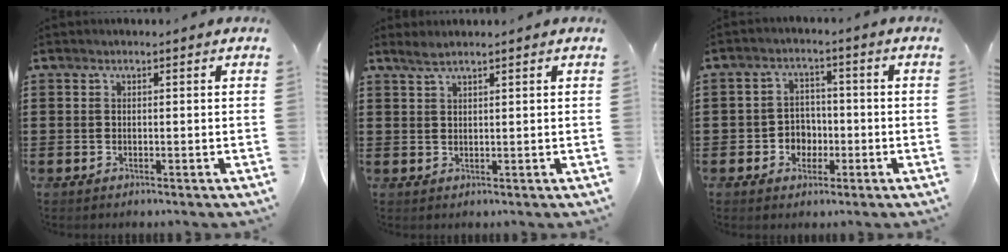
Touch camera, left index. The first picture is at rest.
{"total": 1.6, "force": [1.3, 0.0, 0.9], "torque": [-0.020, 0.001, 0.025]}
{"total": 3.8, "force": [-1.4, 3.3, 1.4], "torque": [-0.034, 0.006, -0.031]}